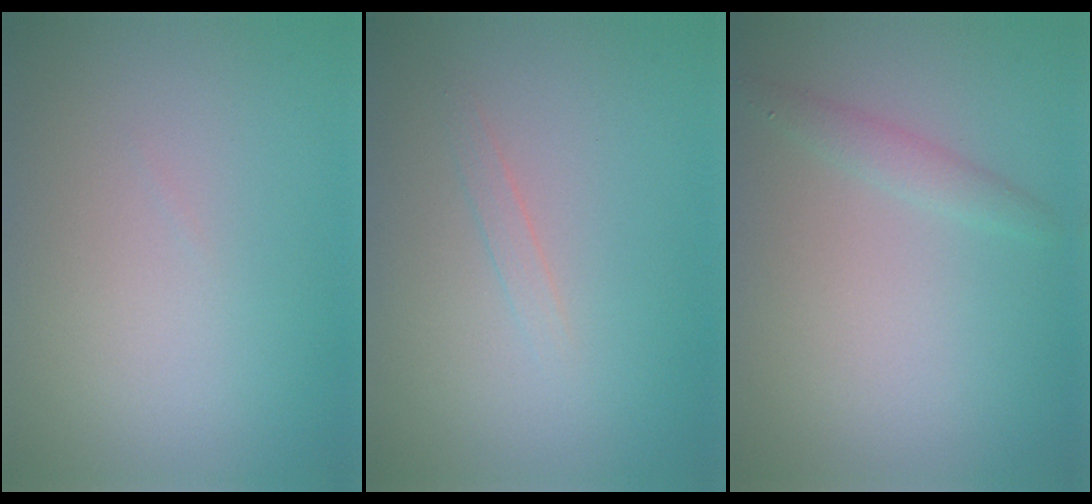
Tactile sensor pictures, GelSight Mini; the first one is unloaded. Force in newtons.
{"total": 0.8, "press": 0.8, "slide": 0.1}
{"total": 1.4, "press": 1.4, "slide": 0.1}